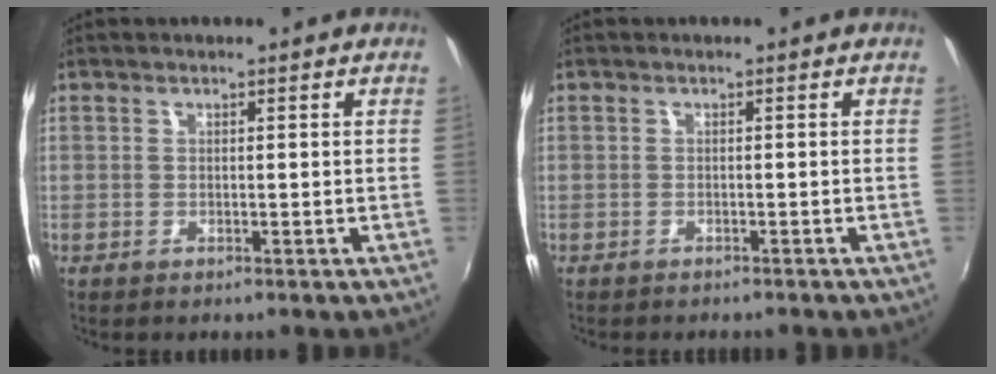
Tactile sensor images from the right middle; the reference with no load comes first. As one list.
[{"total": 2.0, "force": [-1.9, 0.5, 0.6], "torque": [-0.020, -0.011, -0.027]}]